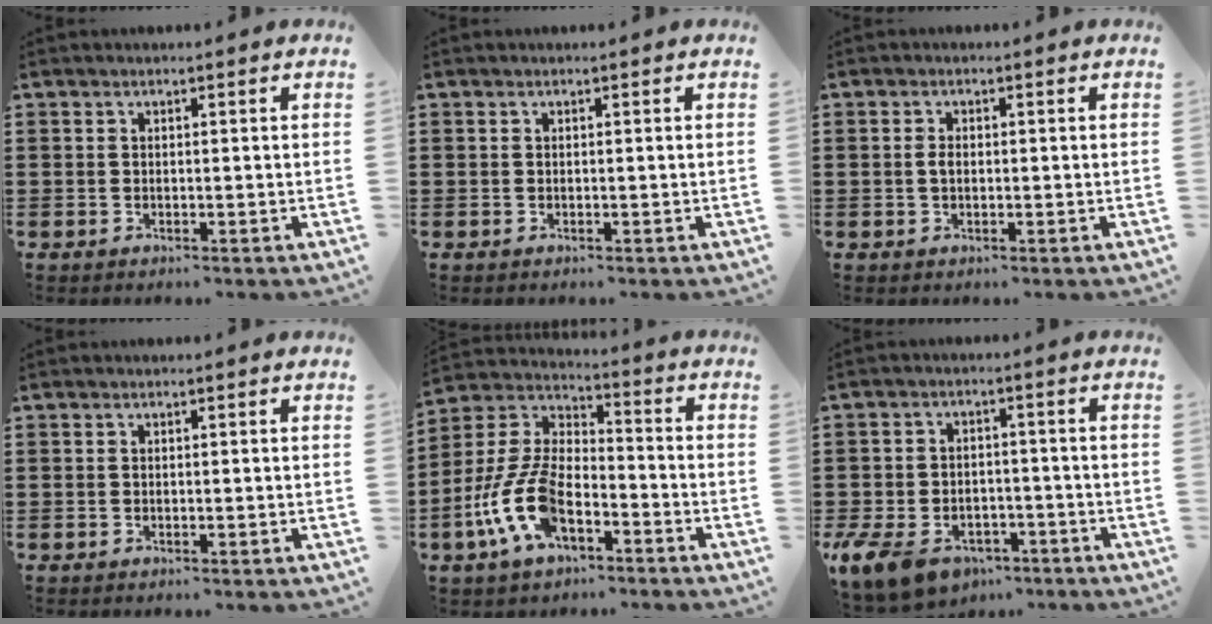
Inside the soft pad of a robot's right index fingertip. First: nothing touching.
{"total": 0.0}
{"total": 1.6, "force": [-0.1, 0.9, 1.3], "torque": [-0.026, 0.004, -0.002]}
{"total": 0.0}
{"total": 12.2, "force": [-5.6, 6.1, 9.0], "torque": [-0.234, -0.005, -0.117]}
{"total": 6.5, "force": [-4.8, 3.2, 2.9], "torque": [-0.089, 0.003, -0.100]}